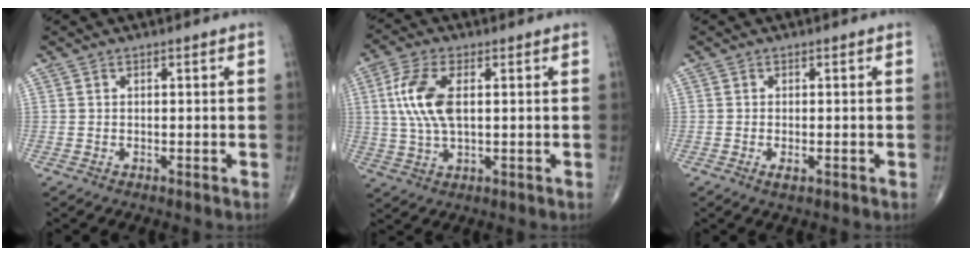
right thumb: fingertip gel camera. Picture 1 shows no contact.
{"total": 10.0, "force": [1.7, 4.7, 8.6], "torque": [-0.193, 0.003, 0.034]}
{"total": 1.6, "force": [-0.6, 0.6, 1.4], "torque": [-0.027, -0.003, -0.011]}